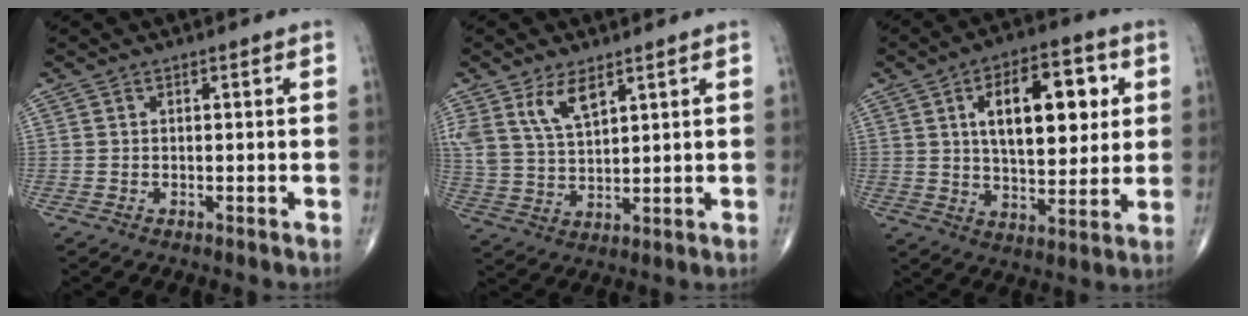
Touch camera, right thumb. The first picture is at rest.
{"total": 7.8, "force": [4.6, 3.5, 5.3], "torque": [-0.098, -0.020, 0.099]}
{"total": 17.3, "force": [4.6, 8.5, 14.3], "torque": [-0.184, -0.005, 0.073]}